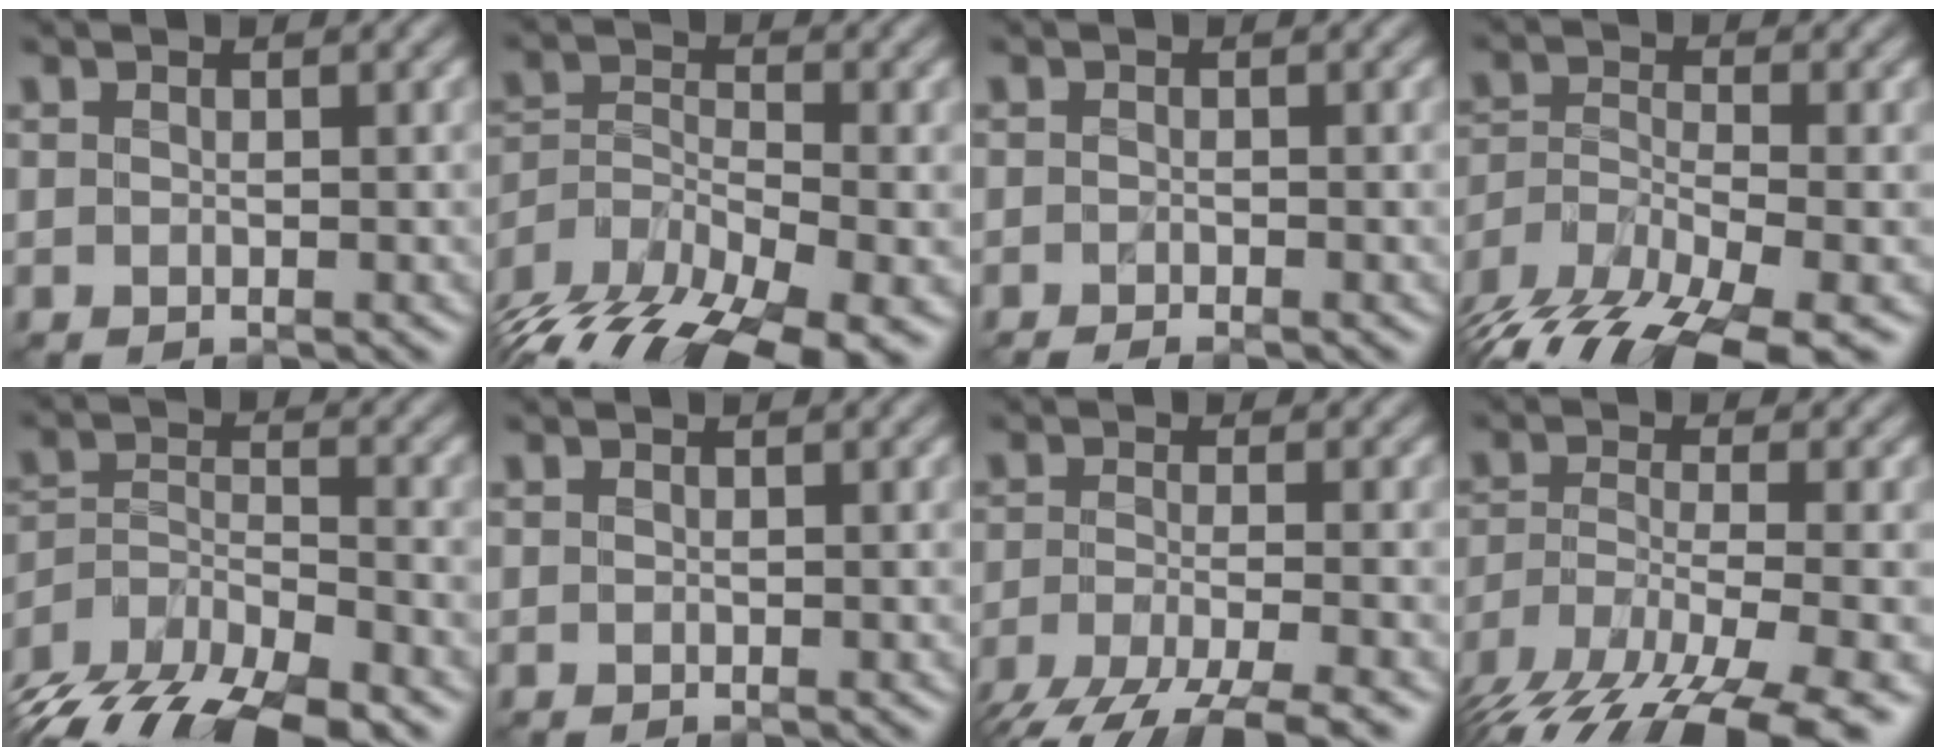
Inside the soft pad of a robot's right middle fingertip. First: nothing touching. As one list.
[{"total": 14.8, "force": [-11.0, 5.6, 8.2], "torque": [-0.157, -0.018, -0.166]}, {"total": 1.0, "force": [-0.8, 0.1, 0.6], "torque": [-0.010, -0.006, -0.014]}, {"total": 12.6, "force": [-9.5, 4.1, 7.2], "torque": [-0.145, -0.031, -0.160]}, {"total": 12.1, "force": [-9.7, 4.5, 5.5], "torque": [-0.100, -0.015, -0.159]}, {"total": 0.0}, {"total": 7.3, "force": [-5.3, 1.7, 4.8], "torque": [-0.085, -0.017, -0.097]}, {"total": 14.7, "force": [-10.9, 4.8, 8.6], "torque": [-0.178, -0.054, -0.160]}]